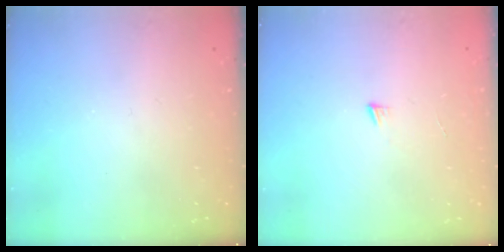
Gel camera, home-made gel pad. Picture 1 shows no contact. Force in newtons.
{"total": 3.0, "press": 3.0, "slide": 0.3}